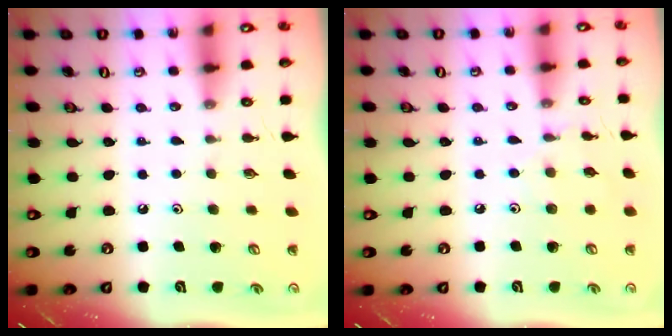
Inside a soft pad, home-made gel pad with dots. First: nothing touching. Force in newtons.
{"total": 4.3, "press": 4.3, "slide": 0.5}